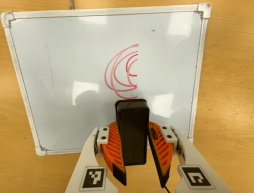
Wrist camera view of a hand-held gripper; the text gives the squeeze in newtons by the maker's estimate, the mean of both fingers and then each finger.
{"total": 10.9, "left": 10.5, "right": 11.2}